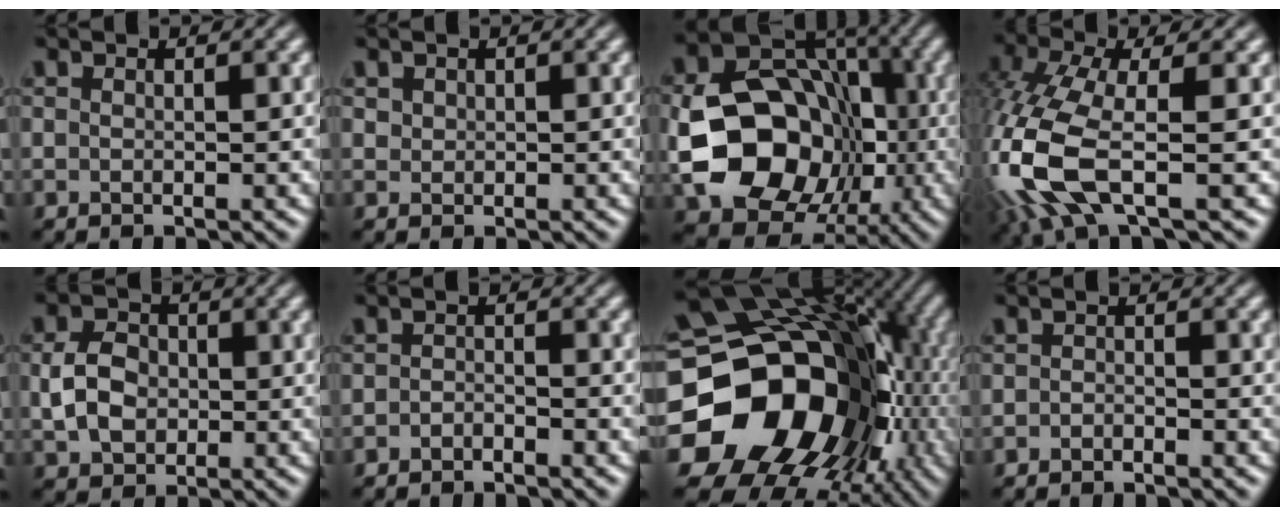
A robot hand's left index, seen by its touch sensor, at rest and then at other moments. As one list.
[{"total": 0.5, "force": [0.4, 0.1, -0.4], "torque": [0.002, -0.002, 0.017]}, {"total": 13.9, "force": [-2.9, 10.7, 8.4], "torque": [-0.140, -0.011, -0.045]}, {"total": 9.3, "force": [-2.8, 3.2, 8.2], "torque": [-0.218, -0.007, -0.057]}, {"total": 3.8, "force": [-0.2, 3.1, 2.2], "torque": [-0.053, 0.002, 0.000]}, {"total": 1.2, "force": [-1.2, 0.0, 0.0], "torque": [-0.002, 0.002, -0.016]}, {"total": 20.3, "force": [-4.2, 16.2, 11.6], "torque": [-0.231, -0.025, -0.052]}, {"total": 0.9, "force": [-0.9, 0.0, -0.2], "torque": [0.001, 0.000, -0.010]}]